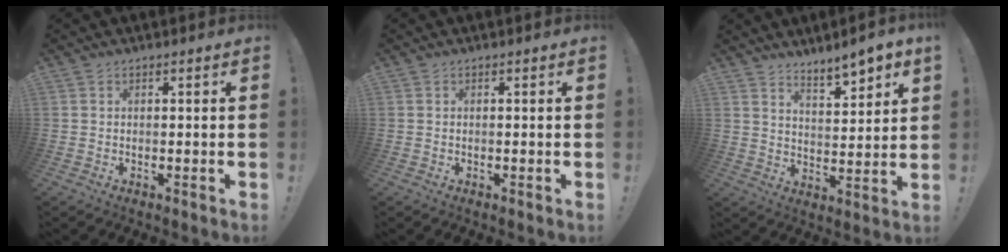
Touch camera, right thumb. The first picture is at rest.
{"total": 0.0}
{"total": 7.2, "force": [6.3, 1.1, 3.3], "torque": [-0.045, -0.052, 0.109]}